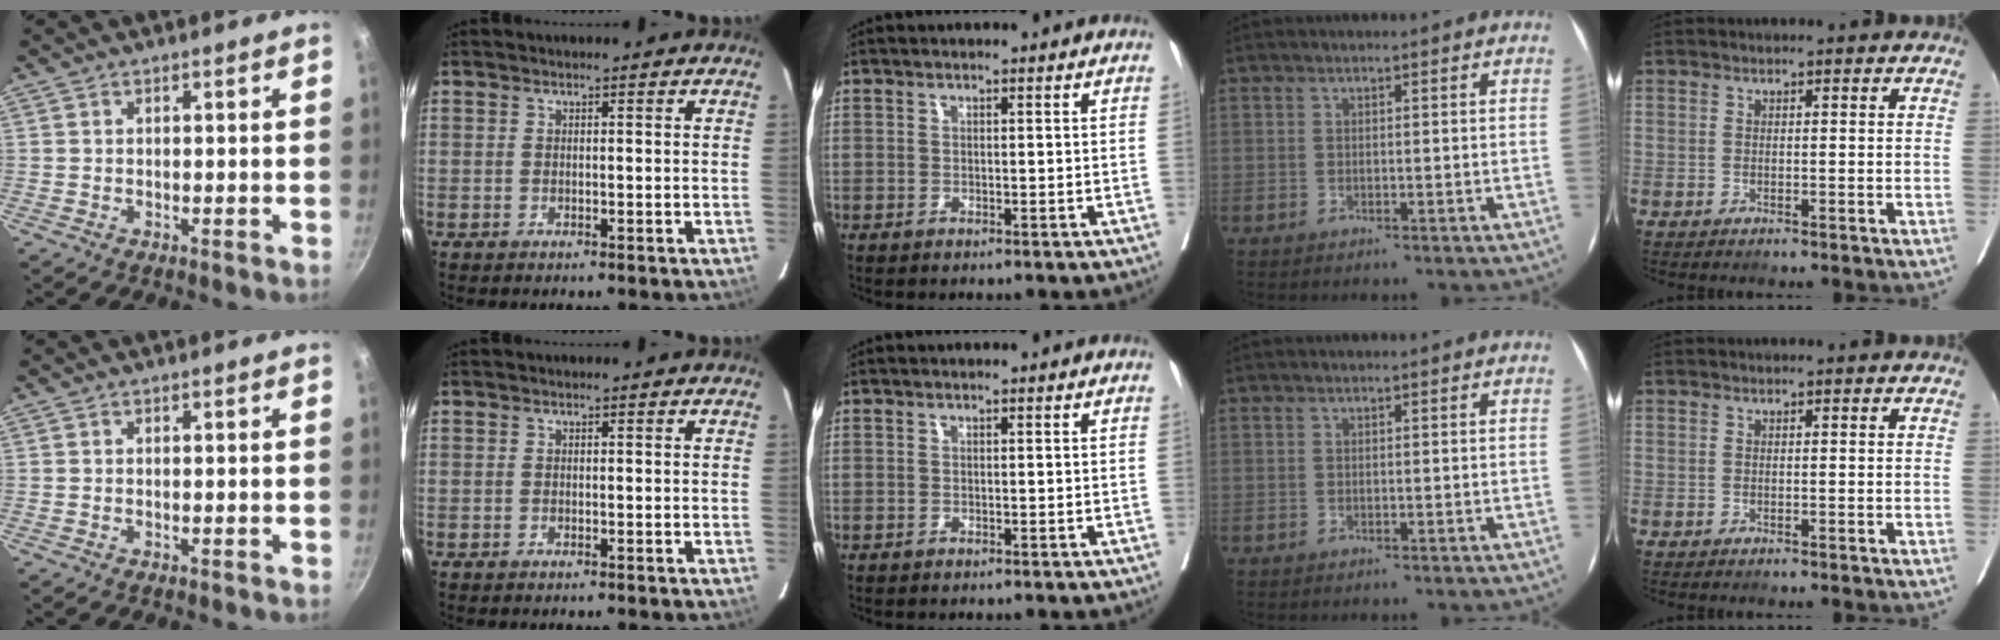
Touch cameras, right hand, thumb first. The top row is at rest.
{}